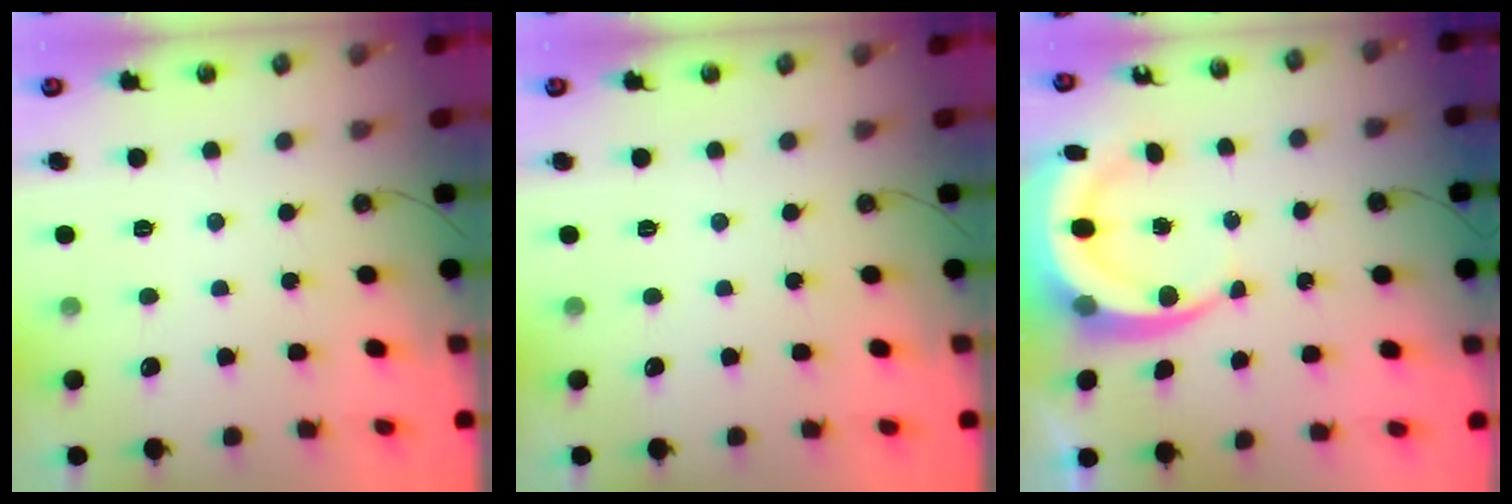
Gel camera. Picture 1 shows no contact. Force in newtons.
{"total": 0.0}
{"total": 9.7, "press": 9.6, "slide": 1.4}